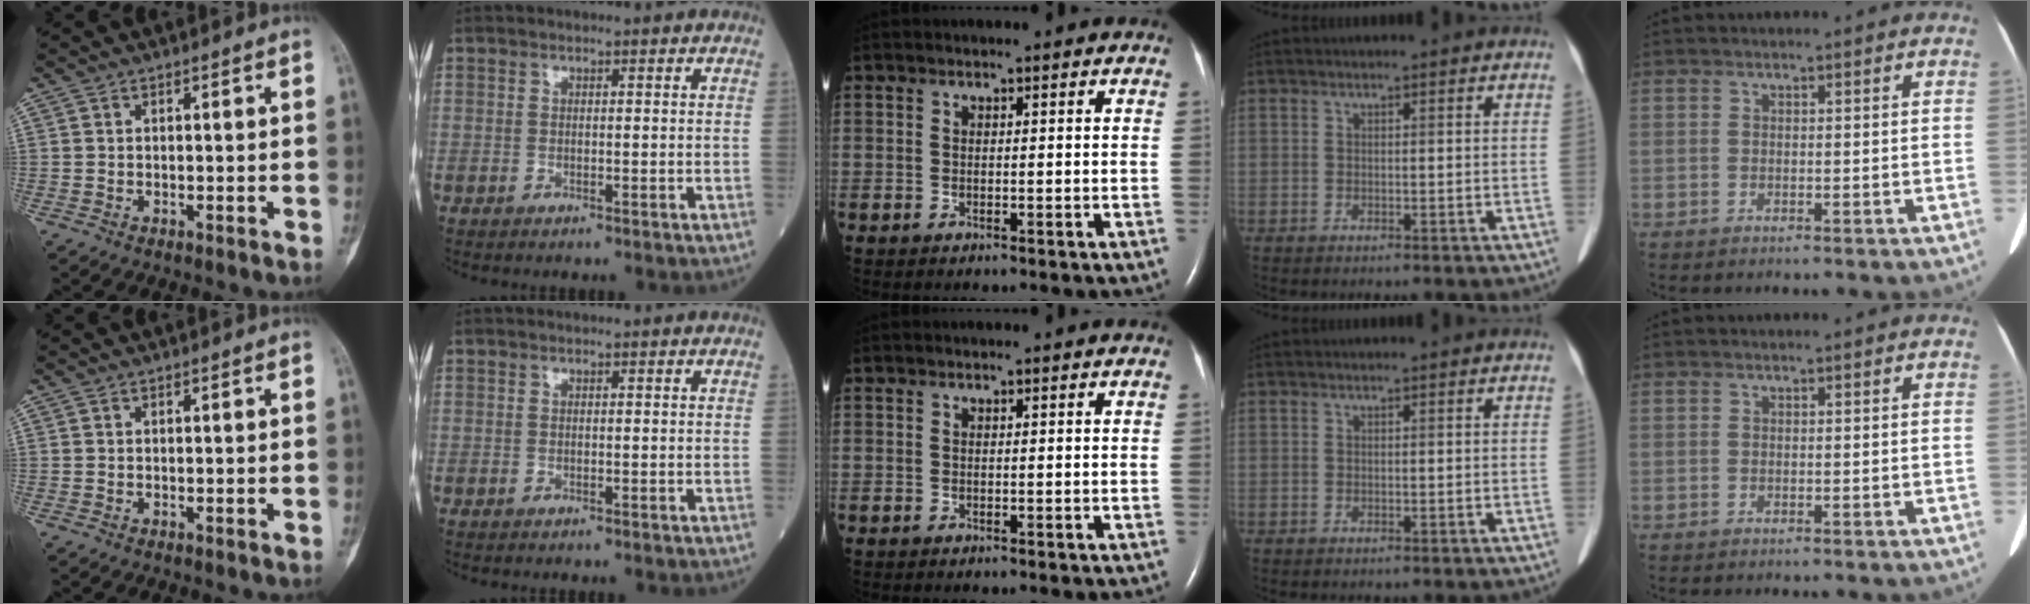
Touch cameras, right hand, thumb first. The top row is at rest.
{}